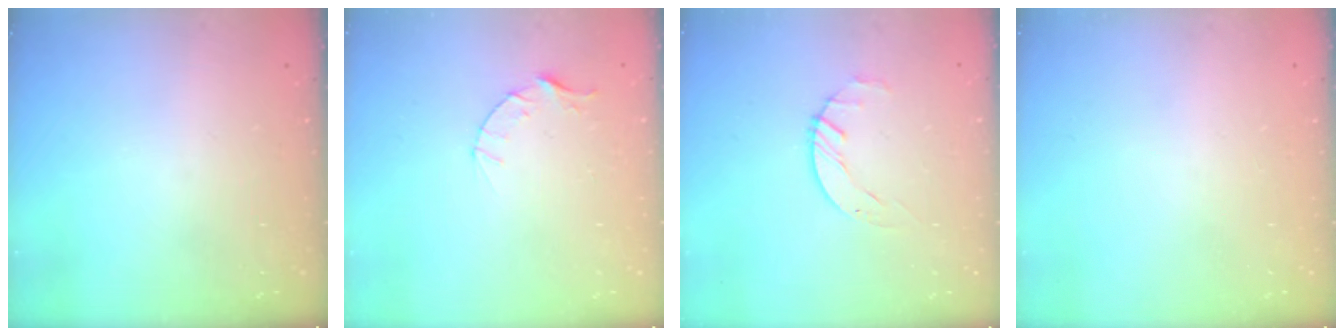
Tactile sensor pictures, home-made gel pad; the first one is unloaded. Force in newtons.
{"total": 3.5, "press": 3.5, "slide": 0.4}
{"total": 1.7, "press": 1.7, "slide": 0.3}
{"total": 0.0}